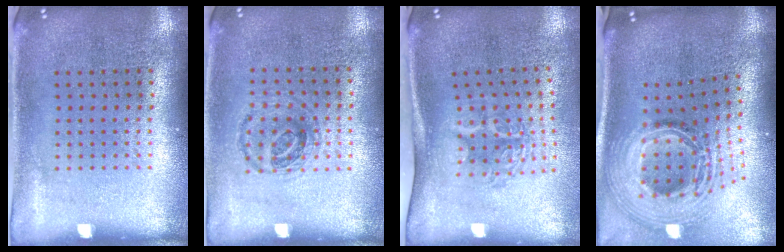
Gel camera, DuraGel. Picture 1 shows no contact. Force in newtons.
{"total": 1.0, "press": 0.9, "slide": 0.3}
{"total": 1.8, "press": 1.2, "slide": 1.4}
{"total": 3.0, "press": 2.1, "slide": 2.1}